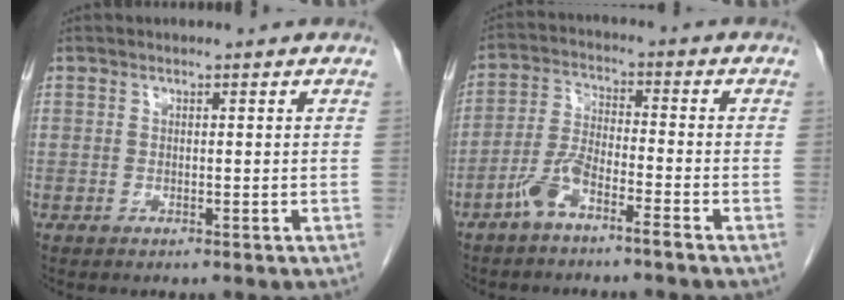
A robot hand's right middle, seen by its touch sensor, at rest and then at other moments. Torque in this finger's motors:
{"motor_torque": [0.84, -0.97, 0.27, 0.08]}